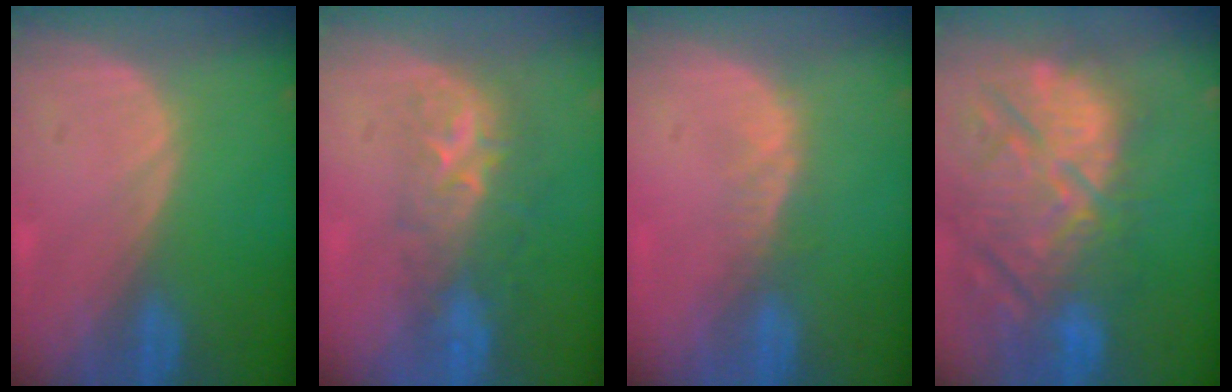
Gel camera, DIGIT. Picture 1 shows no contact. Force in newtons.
{"total": 8.5, "press": 7.3, "slide": 4.2}
{"total": 2.3, "press": 1.9, "slide": 1.4}
{"total": 14.8, "press": 12.9, "slide": 7.3}